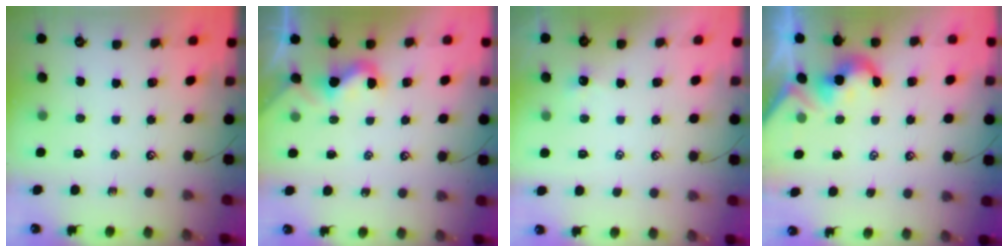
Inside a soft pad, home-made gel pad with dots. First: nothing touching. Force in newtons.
{"total": 2.2, "press": 2.2, "slide": 0.4}
{"total": 1.0, "press": 0.9, "slide": 0.4}
{"total": 1.9, "press": 1.9, "slide": 0.5}